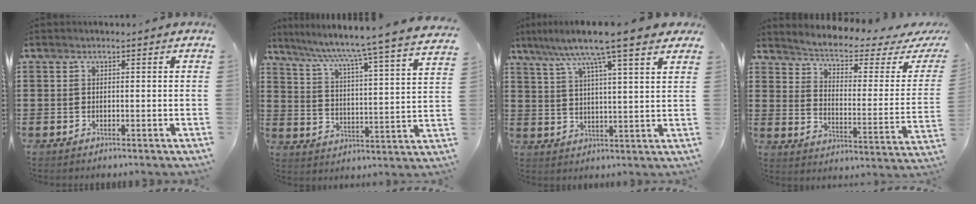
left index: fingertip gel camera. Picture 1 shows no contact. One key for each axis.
{"total": 5.9, "fx": 5.0, "fy": -1.4, "fz": 2.7, "tx": -0.073, "ty": -0.052, "tz": 0.073}
{"total": 9.4, "fx": 7.1, "fy": 0.5, "fz": 6.1, "tx": -0.133, "ty": -0.026, "tz": 0.116}
{"total": 2.9, "fx": 2.2, "fy": 0.3, "fz": 1.9, "tx": -0.052, "ty": -0.025, "tz": 0.026}